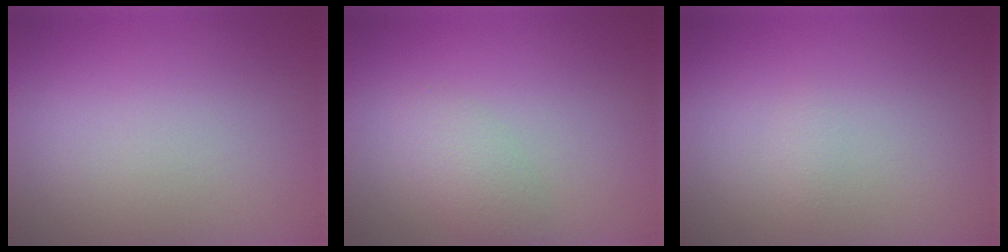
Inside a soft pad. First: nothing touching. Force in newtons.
{"total": 1.8, "press": 1.8, "slide": 0.0}
{"total": 0.5, "press": 0.5, "slide": 0.1}